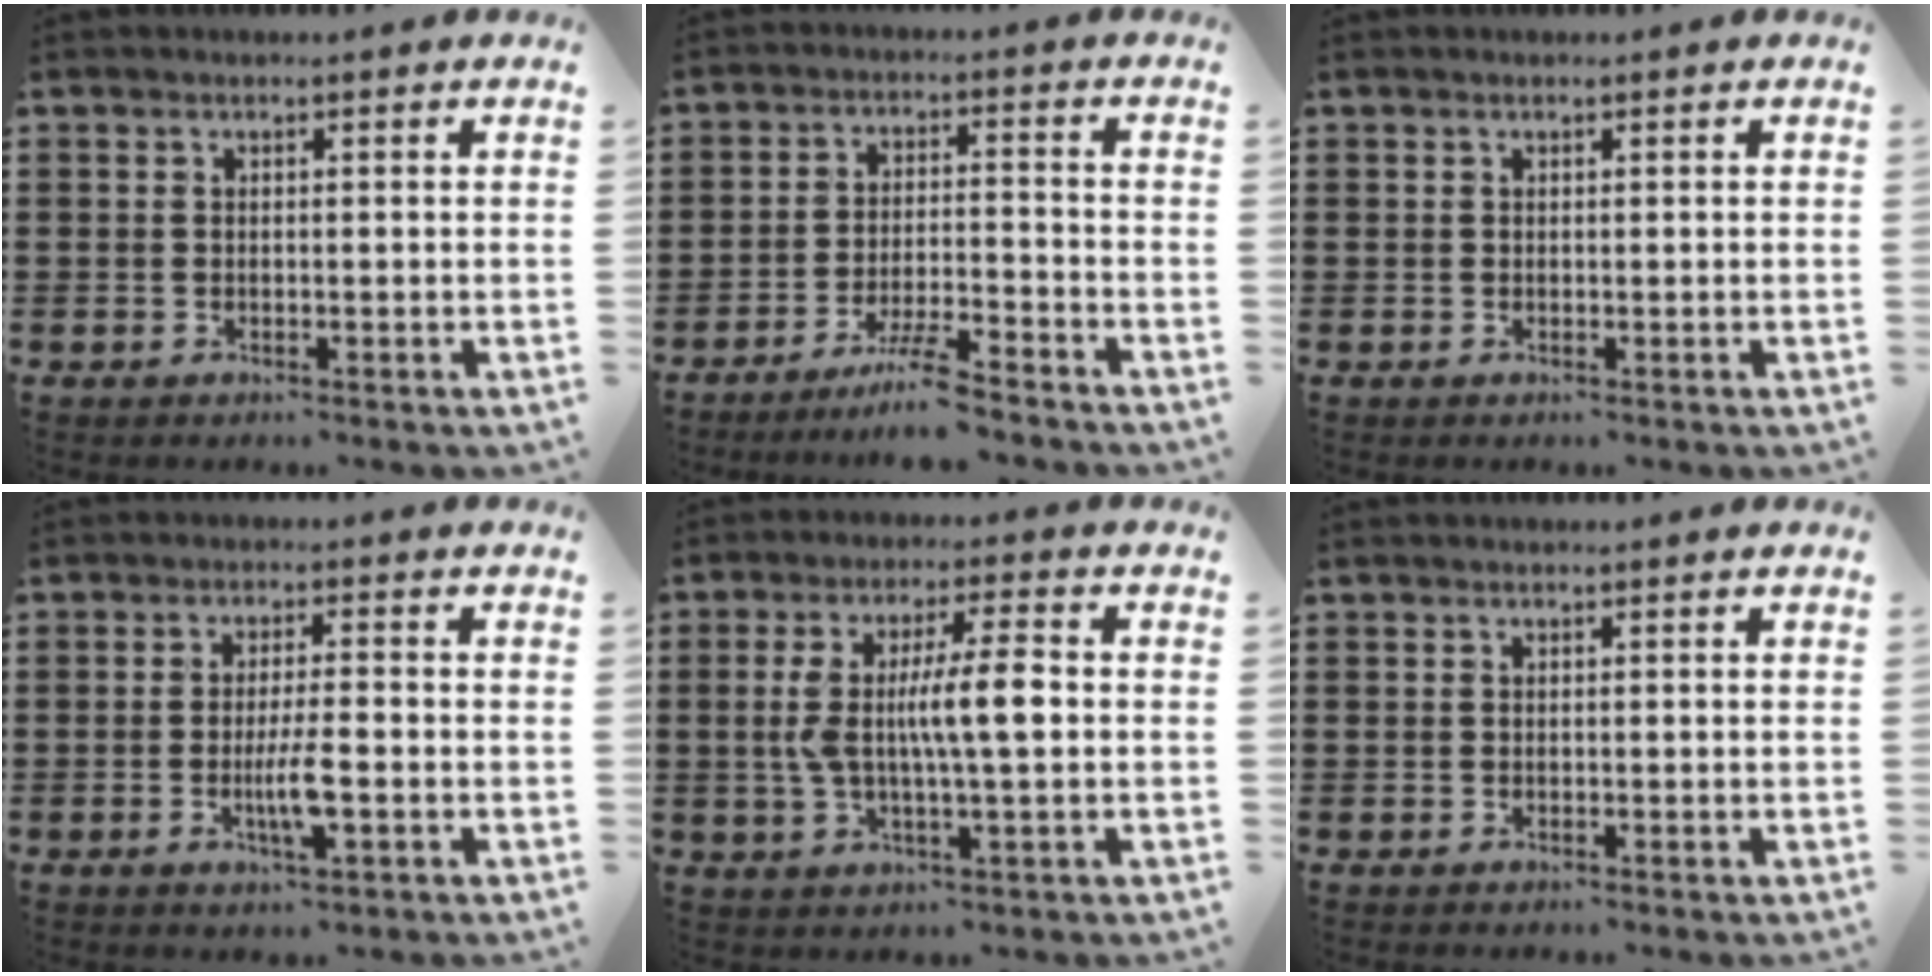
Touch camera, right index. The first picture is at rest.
{"total": 5.7, "force": [-5.0, -0.5, 2.7], "torque": [-0.060, -0.016, -0.096]}
{"total": 0.0}
{"total": 5.2, "force": [-1.5, 0.8, 4.9], "torque": [-0.095, -0.008, -0.029]}
{"total": 8.8, "force": [0.1, 1.6, 8.7], "torque": [-0.170, -0.002, -0.007]}
{"total": 0.0}